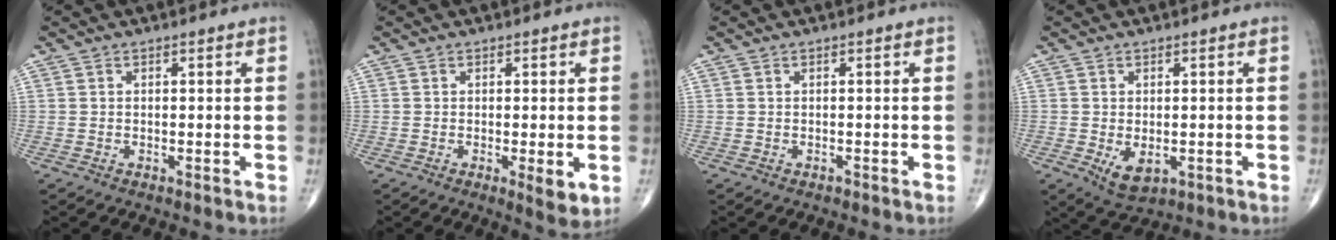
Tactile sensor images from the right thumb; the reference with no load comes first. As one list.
[{"total": 3.7, "force": [-0.7, 0.9, 3.6], "torque": [-0.054, -0.014, -0.012]}, {"total": 0.0}, {"total": 4.7, "force": [-1.1, 2.8, 3.6], "torque": [-0.051, -0.011, -0.006]}]